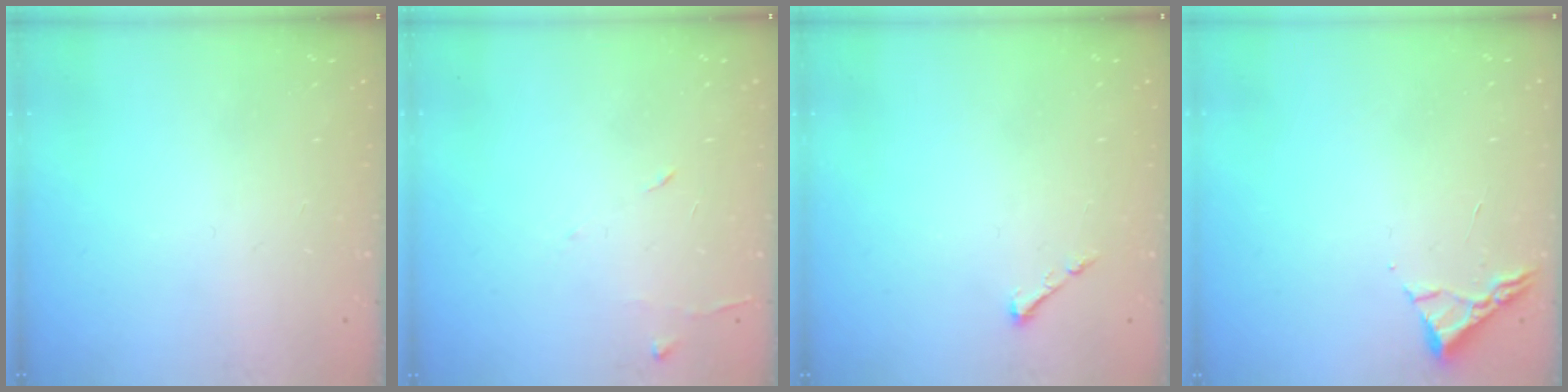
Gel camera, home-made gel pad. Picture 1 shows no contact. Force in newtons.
{"total": 5.8, "press": 5.7, "slide": 0.6}
{"total": 3.2, "press": 3.1, "slide": 0.5}
{"total": 3.0, "press": 2.9, "slide": 0.4}